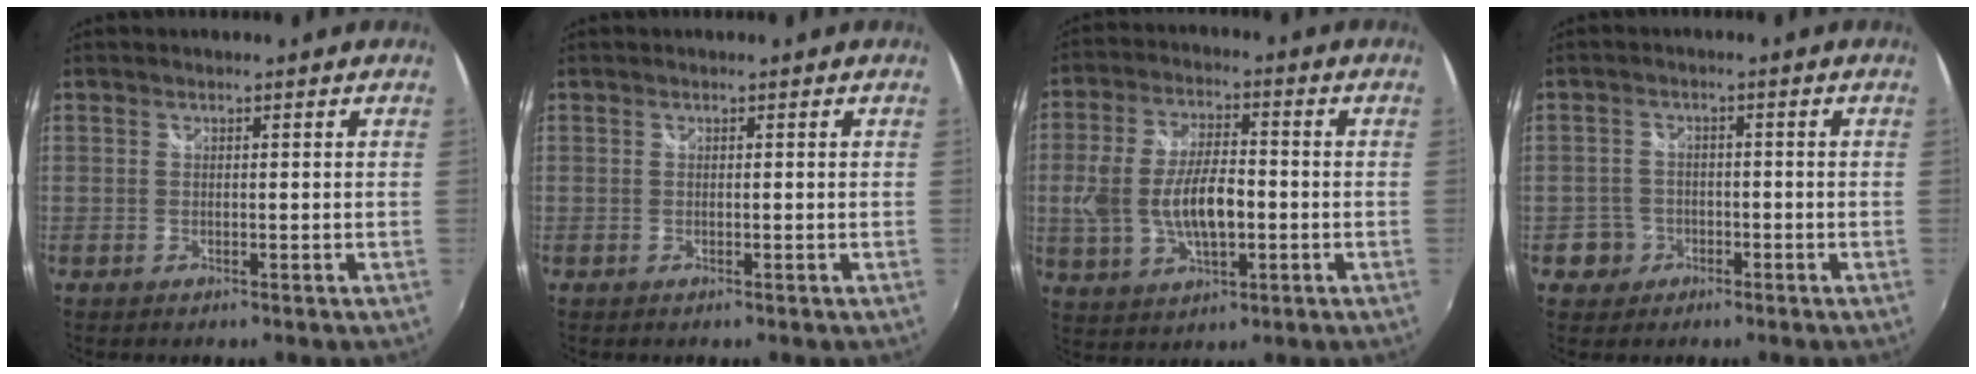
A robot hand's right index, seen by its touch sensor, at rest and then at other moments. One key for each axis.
{"total": 0.0}
{"total": 12.1, "fx": -1.7, "fy": 5.7, "fz": 10.5, "tx": -0.212, "ty": -0.002, "tz": -0.024}
{"total": 4.3, "fx": -1.8, "fy": 4.0, "fz": 0.1, "tx": -0.010, "ty": 0.019, "tz": -0.030}